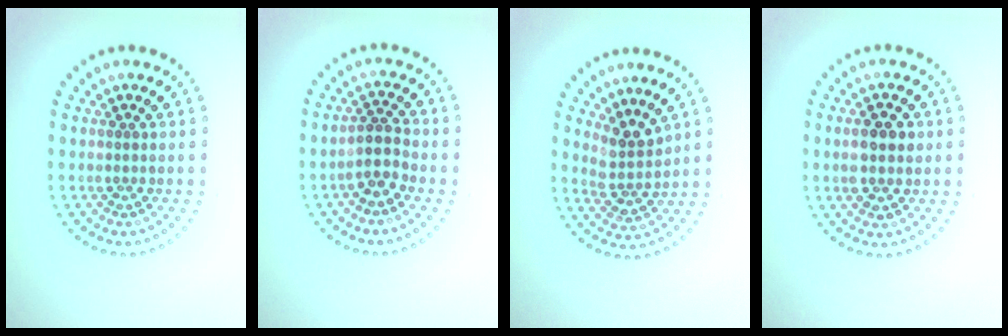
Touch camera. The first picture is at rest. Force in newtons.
{"total": 2.5, "press": 2.0, "slide": 1.4}
{"total": 2.9, "press": 2.1, "slide": 2.0}
{"total": 3.0, "press": 3.0, "slide": 0.3}